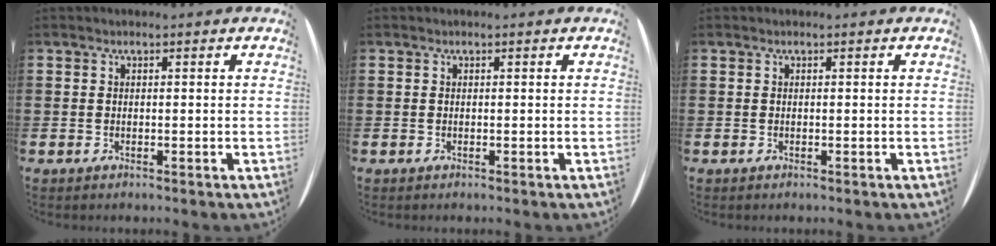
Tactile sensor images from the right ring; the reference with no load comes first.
{"total": 0.0}
{"total": 0.0}